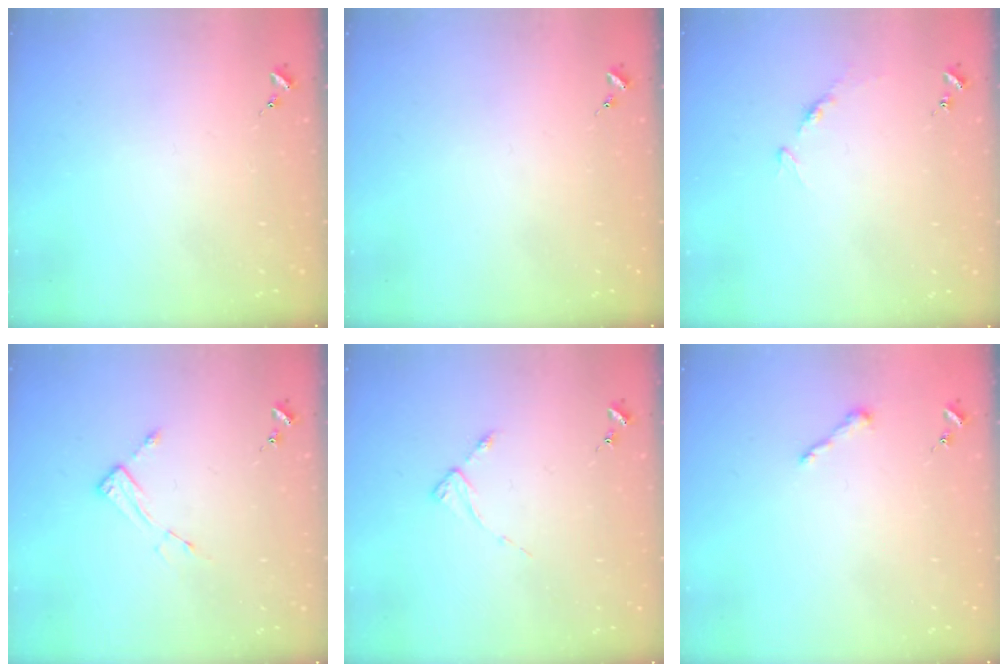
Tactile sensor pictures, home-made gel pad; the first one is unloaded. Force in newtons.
{"total": 0.0}
{"total": 4.9, "press": 4.8, "slide": 0.6}
{"total": 4.8, "press": 4.7, "slide": 0.3}
{"total": 2.9, "press": 2.8, "slide": 0.4}
{"total": 3.6, "press": 3.6, "slide": 0.4}